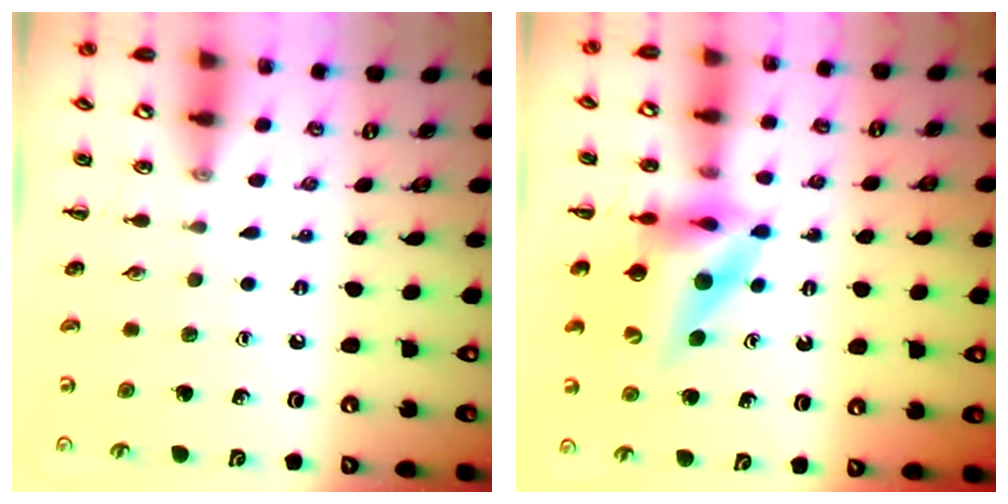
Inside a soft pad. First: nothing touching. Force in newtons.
{"total": 11.5, "press": 10.9, "slide": 3.7}